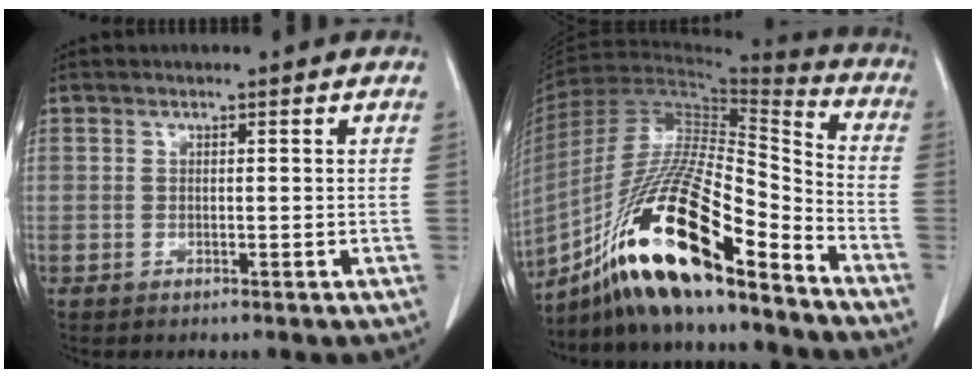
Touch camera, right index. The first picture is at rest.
{"total": 21.0, "force": [-13.6, 3.2, 15.7], "torque": [-0.315, -0.015, -0.243]}